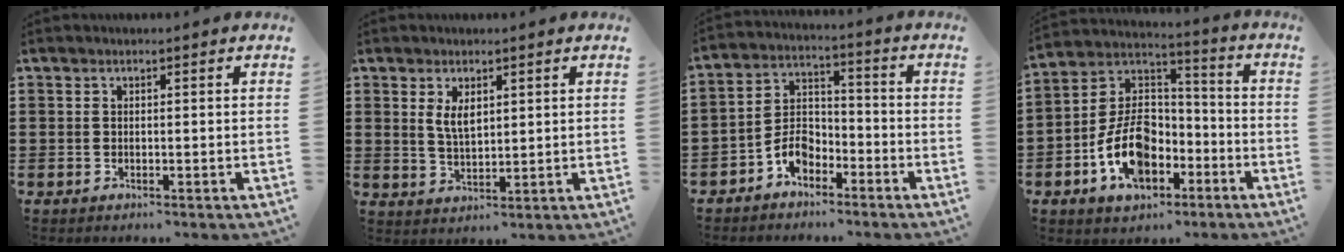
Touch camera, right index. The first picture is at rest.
{"total": 3.5, "force": [1.5, 1.8, 2.6], "torque": [-0.049, 0.002, 0.025]}
{"total": 5.8, "force": [-3.6, 3.6, 2.8], "torque": [-0.065, 0.015, -0.071]}
{"total": 11.5, "force": [-4.8, 7.4, 7.3], "torque": [-0.173, 0.015, -0.093]}